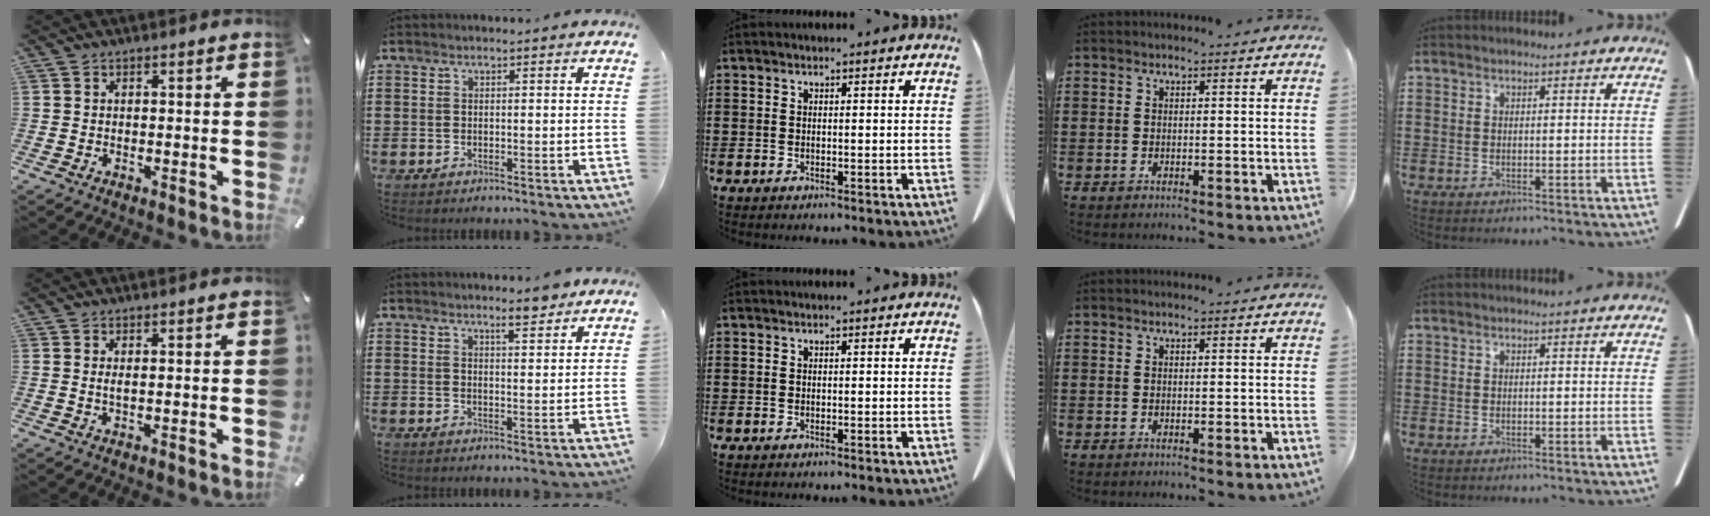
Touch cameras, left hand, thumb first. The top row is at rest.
{"thumb": {"total": 1.4, "force": [0.3, 0.2, 1.4], "torque": [-0.027, -0.001, 0.004]}, "index": {"total": 4.0, "force": [3.4, 0.8, 2.1], "torque": [-0.032, -0.010, 0.057]}}